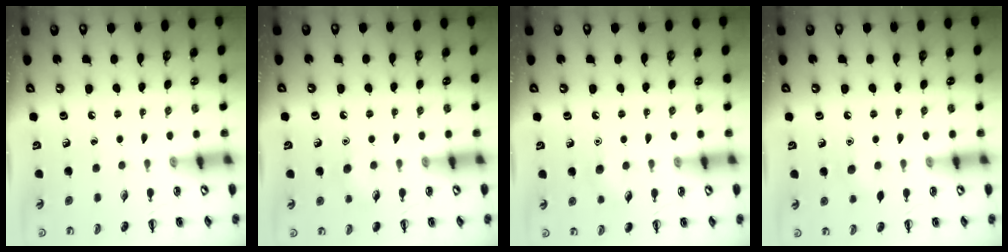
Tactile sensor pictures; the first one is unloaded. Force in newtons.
{"total": 4.4, "press": 4.2, "slide": 1.1}
{"total": 6.3, "press": 6.0, "slide": 1.9}
{"total": 3.5, "press": 3.4, "slide": 0.8}